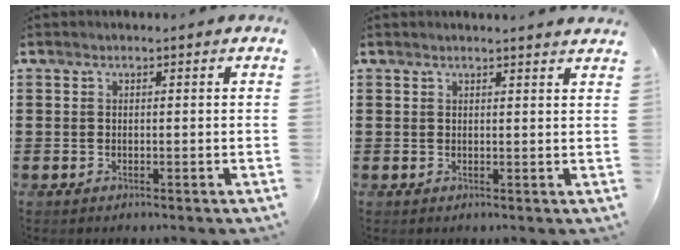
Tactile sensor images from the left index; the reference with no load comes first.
{"total": 1.5, "force": [1.4, -0.2, 0.5], "torque": [-0.011, -0.001, 0.027]}